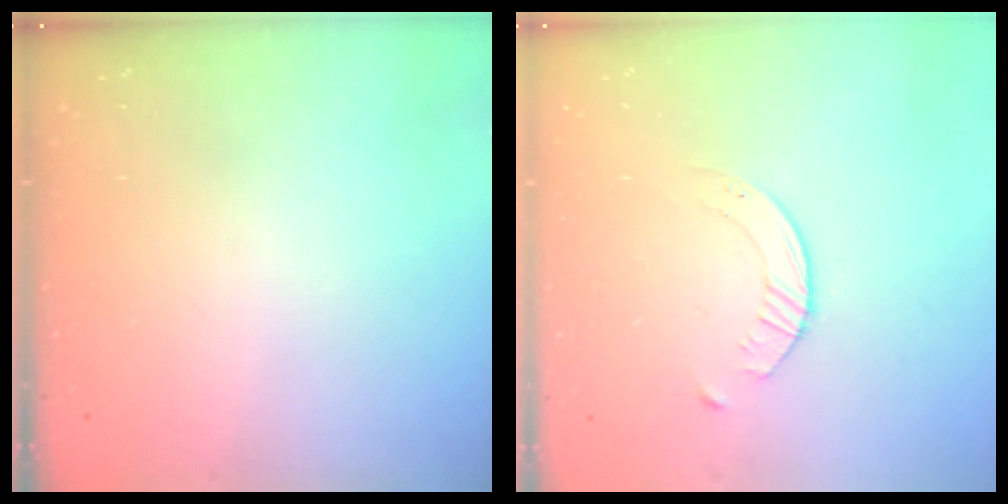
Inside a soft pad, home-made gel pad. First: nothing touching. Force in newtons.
{"total": 2.1, "press": 2.0, "slide": 0.3}